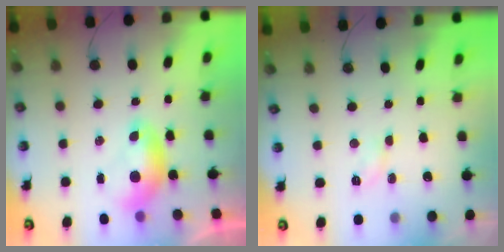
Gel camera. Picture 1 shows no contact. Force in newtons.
{"total": 2.7, "press": 2.7, "slide": 0.5}